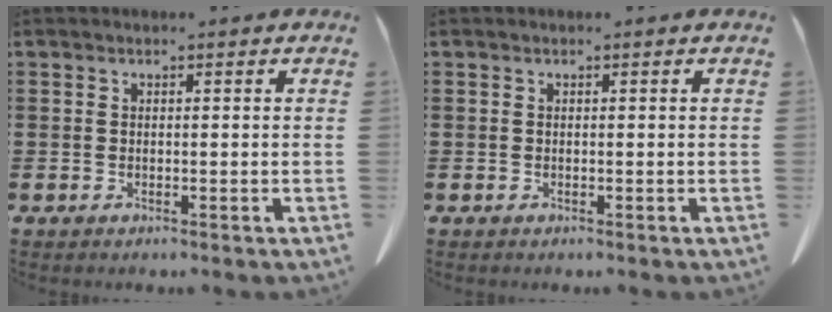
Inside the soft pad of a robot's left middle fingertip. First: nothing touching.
{"total": 0.0}